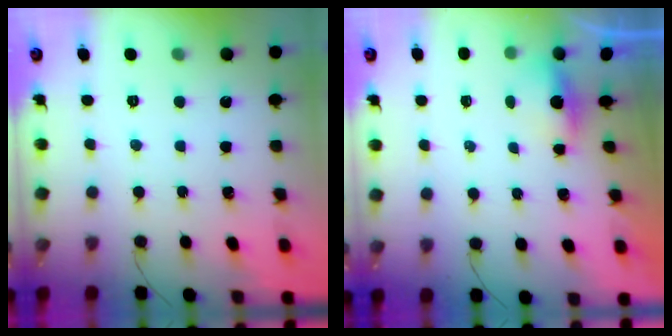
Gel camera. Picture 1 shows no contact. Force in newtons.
{"total": 3.3, "press": 3.1, "slide": 1.1}